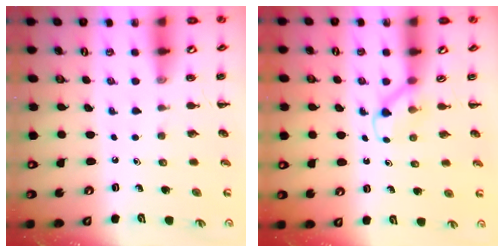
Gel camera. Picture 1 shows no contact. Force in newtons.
{"total": 3.0, "press": 2.8, "slide": 0.9}